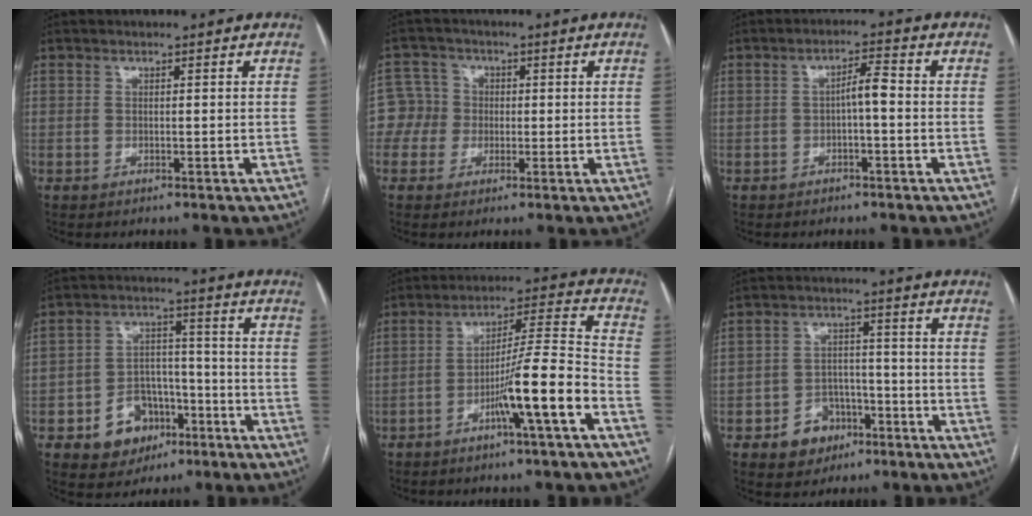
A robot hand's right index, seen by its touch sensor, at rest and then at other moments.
{"total": 4.8, "force": [-0.3, 4.8, 0.3], "torque": [0.004, 0.023, -0.010]}
{"total": 3.3, "force": [-0.5, 0.6, 3.2], "torque": [-0.052, 0.012, -0.007]}
{"total": 9.4, "force": [-4.5, 7.1, 4.3], "torque": [-0.070, 0.025, -0.065]}
{"total": 11.2, "force": [-5.2, -0.7, 9.9], "torque": [-0.163, 0.013, -0.084]}
{"total": 6.9, "force": [-3.6, 5.3, 2.4], "torque": [-0.038, 0.018, -0.050]}